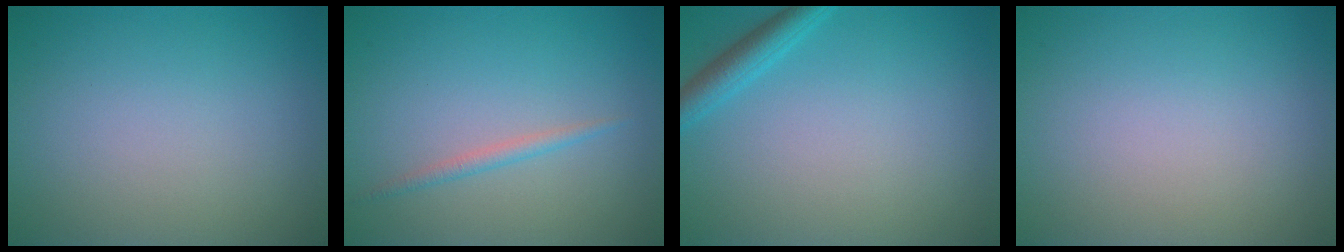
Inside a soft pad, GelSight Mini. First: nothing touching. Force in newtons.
{"total": 1.1, "press": 1.1, "slide": 0.1}
{"total": 2.3, "press": 2.2, "slide": 0.2}
{"total": 0.0}